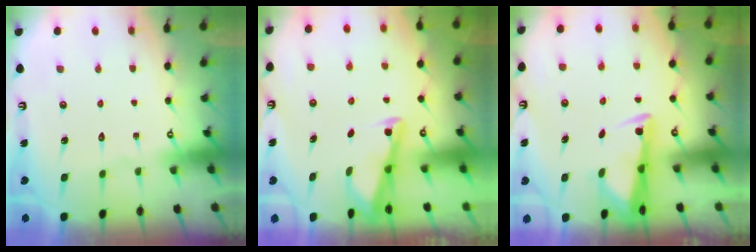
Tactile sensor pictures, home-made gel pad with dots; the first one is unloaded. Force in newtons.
{"total": 2.9, "press": 2.9, "slide": 0.3}
{"total": 3.2, "press": 3.1, "slide": 0.9}